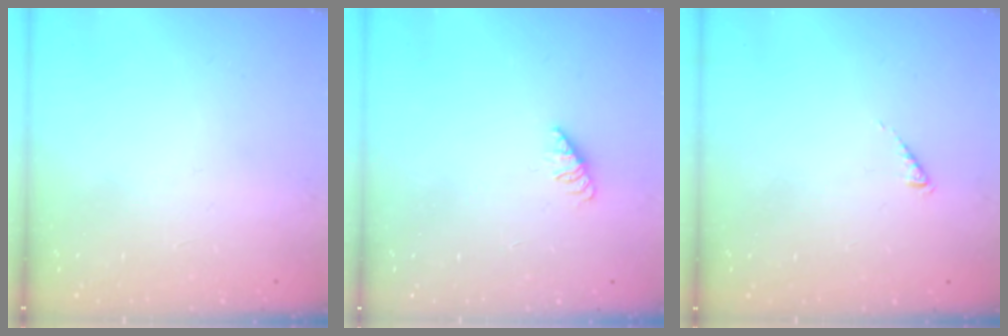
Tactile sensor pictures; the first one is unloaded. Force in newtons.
{"total": 1.2, "press": 1.1, "slide": 0.3}
{"total": 0.0}